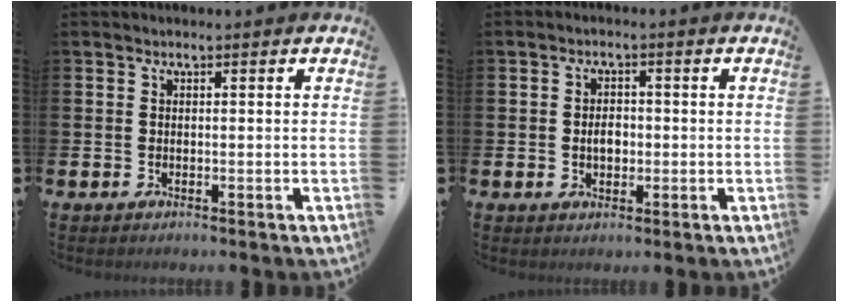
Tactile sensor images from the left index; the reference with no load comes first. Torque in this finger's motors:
{"motor_torque": [0.13, 0.08, 0.06, 0.07]}